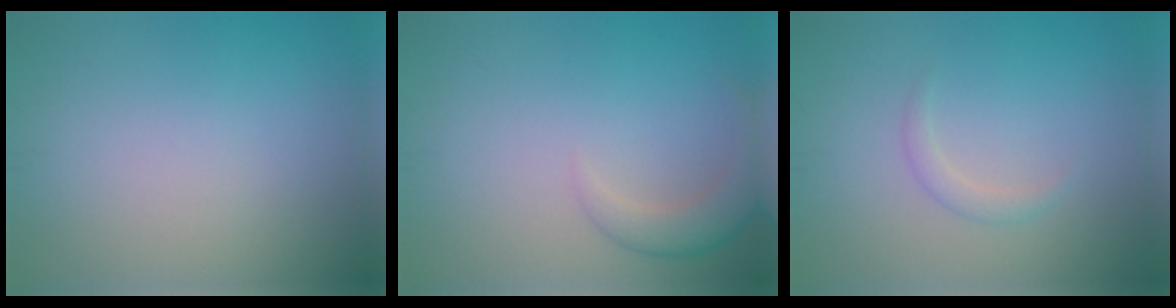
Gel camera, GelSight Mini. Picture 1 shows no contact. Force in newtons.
{"total": 3.0, "press": 3.0, "slide": 0.2}
{"total": 1.3, "press": 1.3, "slide": 0.1}